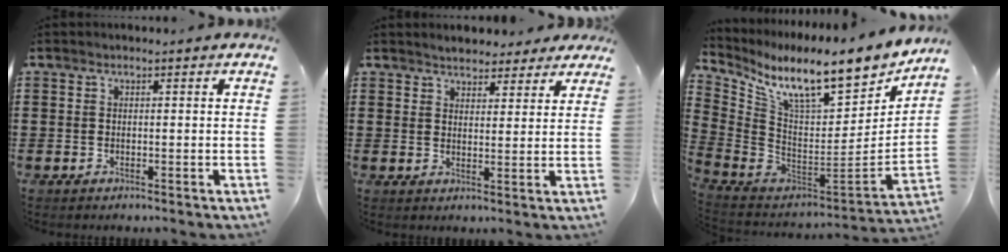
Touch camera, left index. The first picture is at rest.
{"total": 3.4, "force": [3.2, 1.1, 0.1], "torque": [-0.014, -0.002, 0.061]}
{"total": 12.0, "force": [8.9, 1.4, 7.9], "torque": [-0.169, -0.078, 0.148]}